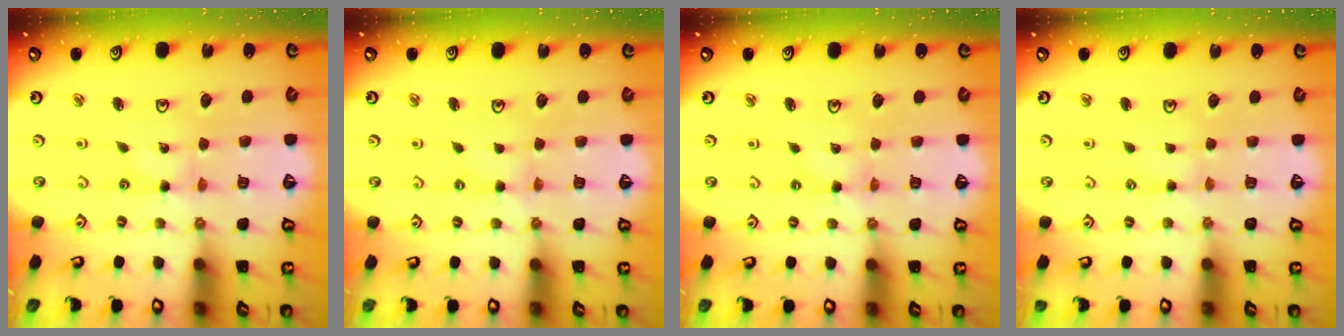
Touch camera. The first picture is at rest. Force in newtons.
{"total": 2.3, "press": 2.3, "slide": 0.3}
{"total": 0.7, "press": 0.7, "slide": 0.1}
{"total": 1.7, "press": 1.7, "slide": 0.3}